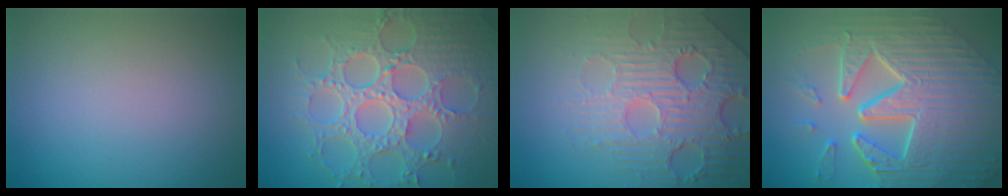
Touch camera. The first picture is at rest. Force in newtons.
{"total": 8.8, "press": 6.6, "slide": 5.7}
{"total": 6.9, "press": 5.2, "slide": 4.5}
{"total": 10.9, "press": 7.3, "slide": 8.0}